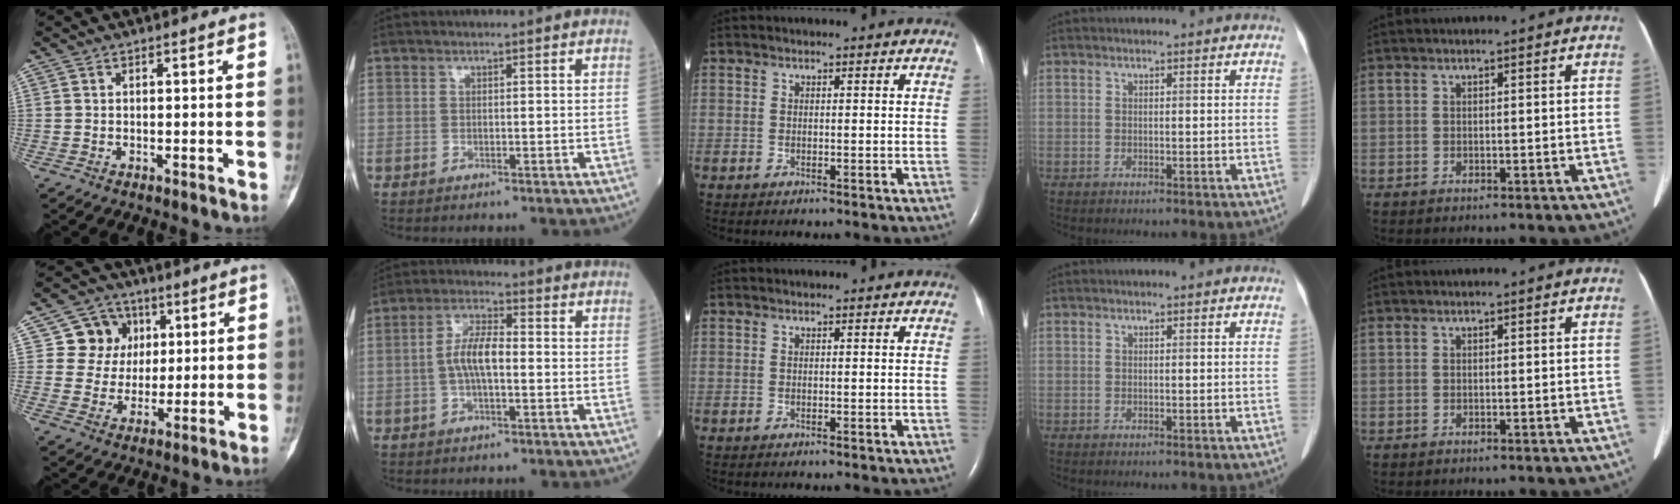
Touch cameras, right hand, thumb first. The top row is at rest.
{"thumb": {"total": 9.5, "force": [2.9, 8.7, 2.4], "torque": [0.005, -0.001, 0.047]}, "index": {"total": 6.3, "force": [-0.6, 2.0, 5.9], "torque": [-0.123, 0.012, -0.015]}}